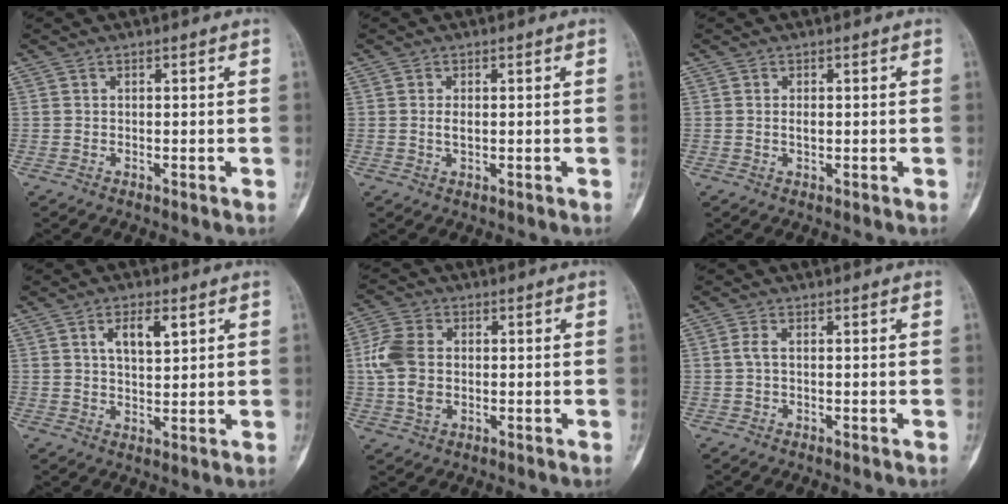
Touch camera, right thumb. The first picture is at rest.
{"total": 1.6, "force": [0.1, 0.9, 1.4], "torque": [-0.022, -0.001, 0.002]}
{"total": 1.2, "force": [0.1, 0.7, 1.0], "torque": [-0.012, 0.001, 0.001]}
{"total": 5.8, "force": [2.4, 2.5, 4.6], "torque": [-0.071, -0.011, 0.043]}
{"total": 8.2, "force": [0.1, 5.7, 5.9], "torque": [-0.131, 0.008, -0.002]}
{"total": 1.4, "force": [0.0, 0.5, 1.3], "torque": [-0.030, -0.001, -0.001]}